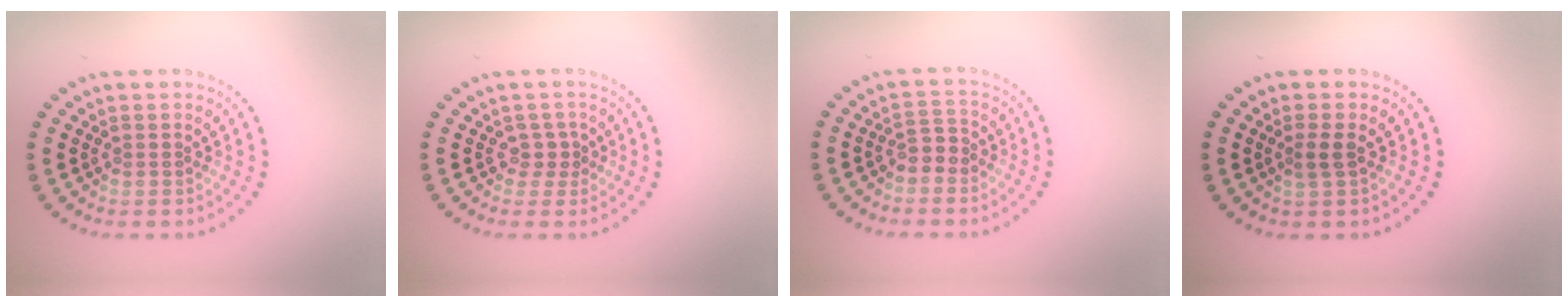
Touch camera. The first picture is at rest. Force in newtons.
{"total": 1.4, "press": 1.0, "slide": 1.0}
{"total": 1.6, "press": 1.3, "slide": 1.0}
{"total": 1.2, "press": 1.1, "slide": 0.6}